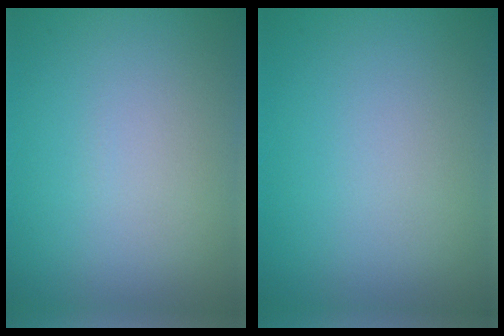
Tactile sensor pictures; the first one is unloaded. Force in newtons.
{"total": 0.0}